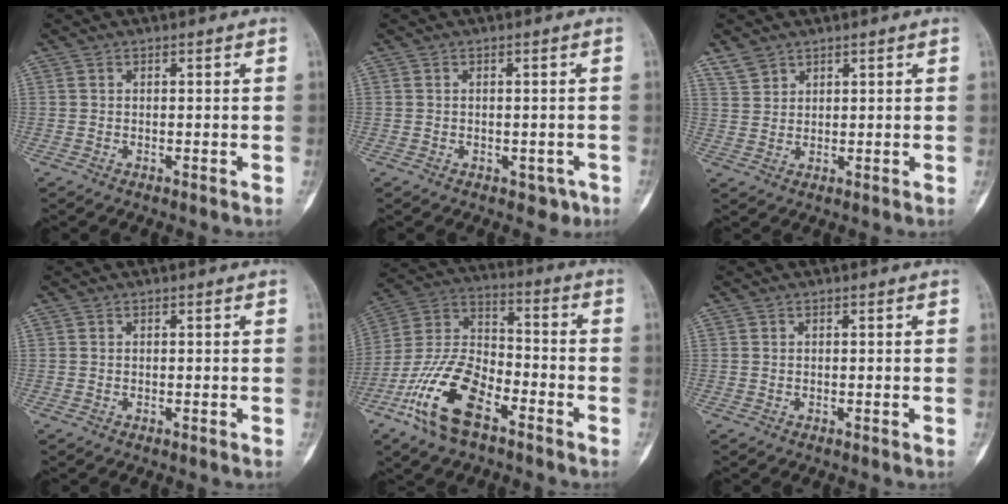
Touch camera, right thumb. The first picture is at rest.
{"total": 2.5, "force": [-1.1, 1.9, 1.2], "torque": [0.000, 0.007, -0.009]}
{"total": 3.1, "force": [2.5, 1.9, 0.5], "torque": [0.001, -0.007, 0.051]}
{"total": 0.0}
{"total": 16.9, "force": [-8.9, 8.0, 11.9], "torque": [-0.234, 0.049, -0.177]}
{"total": 0.0}